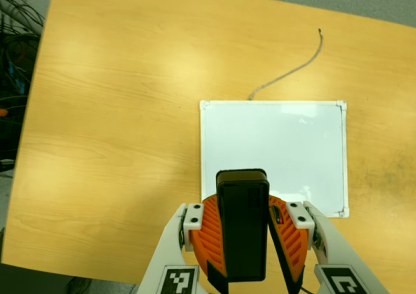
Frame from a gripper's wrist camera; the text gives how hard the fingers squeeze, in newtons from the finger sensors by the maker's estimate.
{"total": 8.5, "left": 8.9, "right": 8.1}